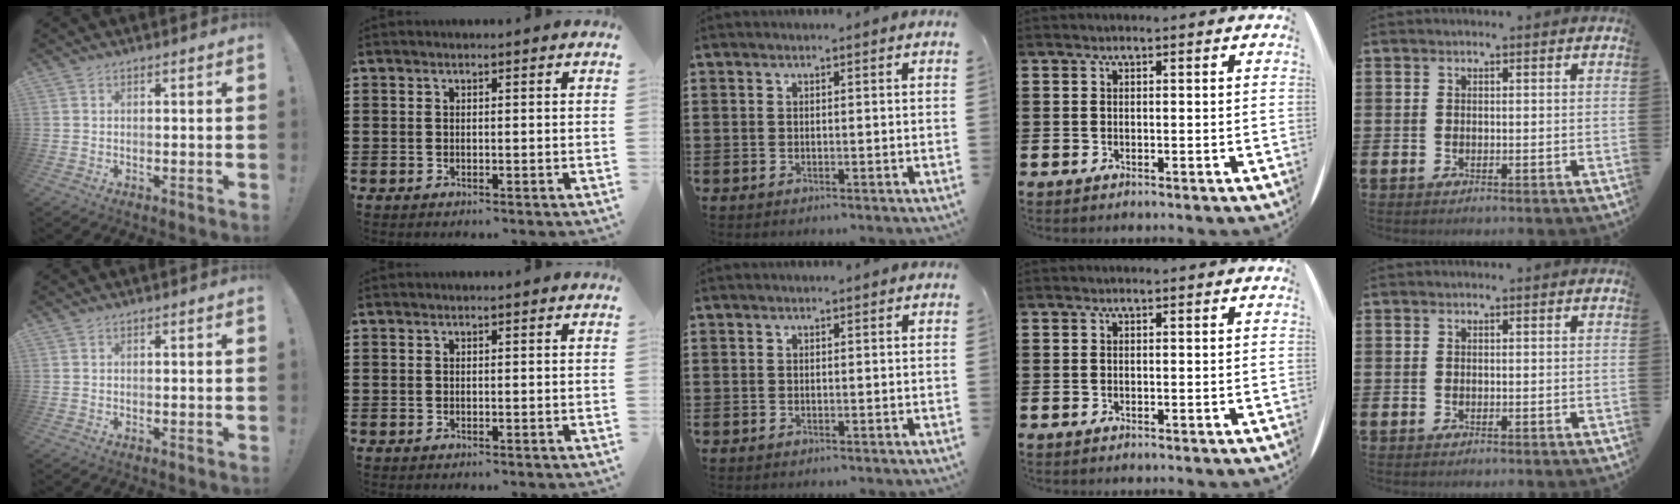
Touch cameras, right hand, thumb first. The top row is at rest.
{}